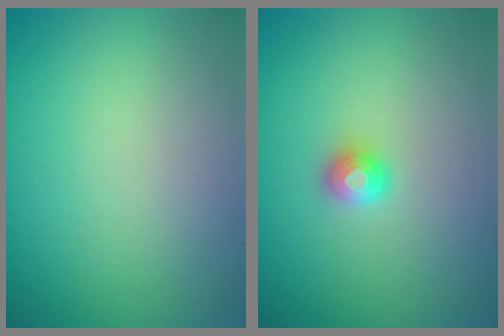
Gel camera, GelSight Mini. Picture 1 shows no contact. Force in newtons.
{"total": 1.2, "press": 1.2, "slide": 0.3}